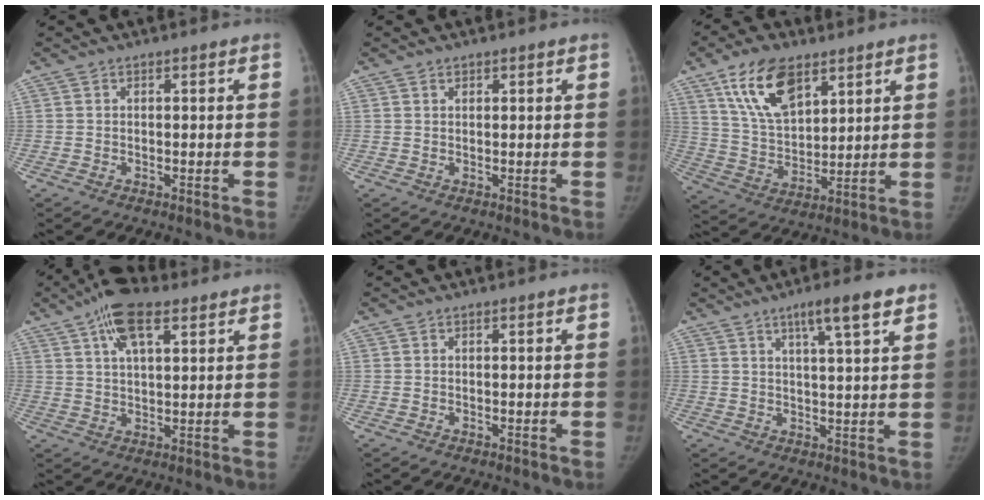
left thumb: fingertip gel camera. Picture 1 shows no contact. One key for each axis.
{"total": 0.8, "fx": 0.6, "fy": 0.5, "fz": 0.3, "tx": -0.001, "ty": -0.004, "tz": 0.009}
{"total": 14.2, "fx": 8.1, "fy": 7.4, "fz": 9.1, "tx": -0.138, "ty": -0.033, "tz": 0.158}
{"total": 10.2, "fx": 5.7, "fy": 4.3, "fz": 7.3, "tx": -0.118, "ty": -0.005, "tz": 0.098}
{"total": 0.0}
{"total": 7.9, "fx": 4.7, "fy": 0.9, "fz": 6.3, "tx": -0.094, "ty": -0.017, "tz": 0.072}